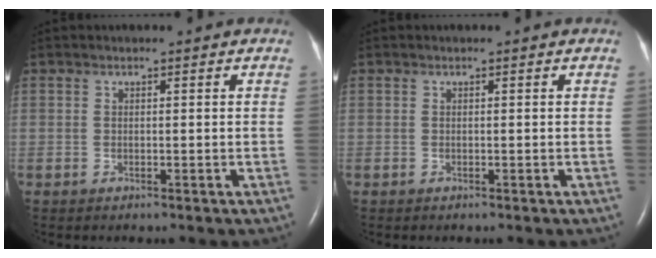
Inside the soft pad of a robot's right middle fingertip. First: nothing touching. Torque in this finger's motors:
{"motor_torque": [0.29, -0.22, 0.08, 0.01]}